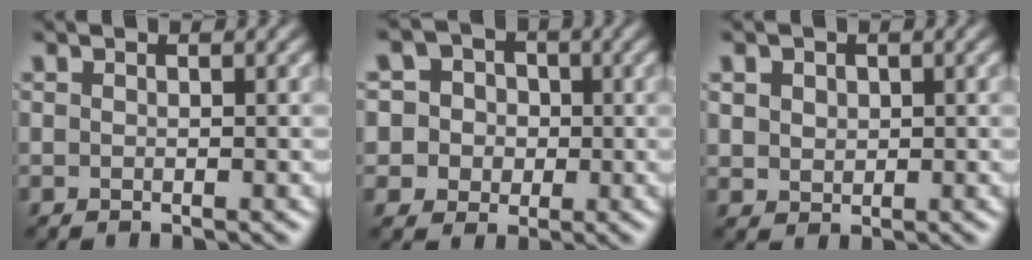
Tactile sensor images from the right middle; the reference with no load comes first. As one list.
[{"total": 6.6, "force": [1.3, 6.1, 2.0], "torque": [-0.035, 0.037, -0.001]}, {"total": 2.5, "force": [1.1, 2.0, 1.1], "torque": [-0.034, 0.007, 0.027]}]